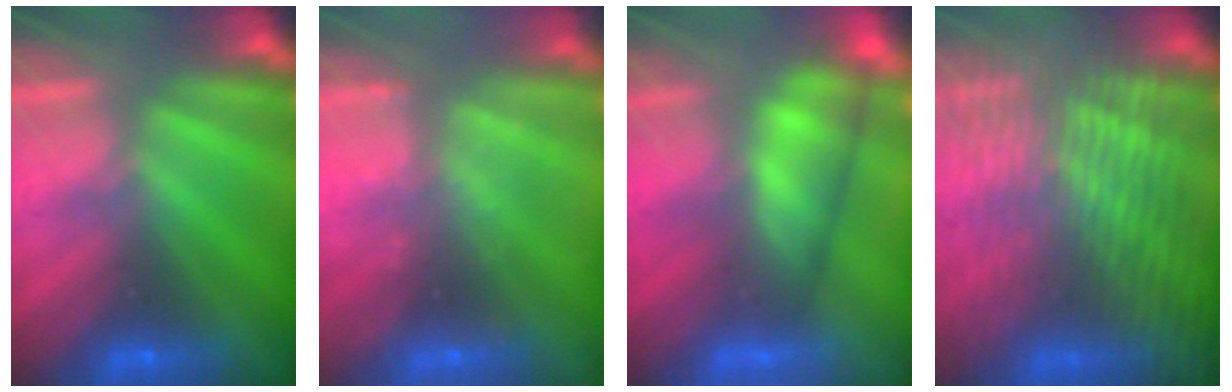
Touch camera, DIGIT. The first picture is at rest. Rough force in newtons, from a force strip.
{"total": 2.3}
{"total": 4.5}
{"total": 7.6}